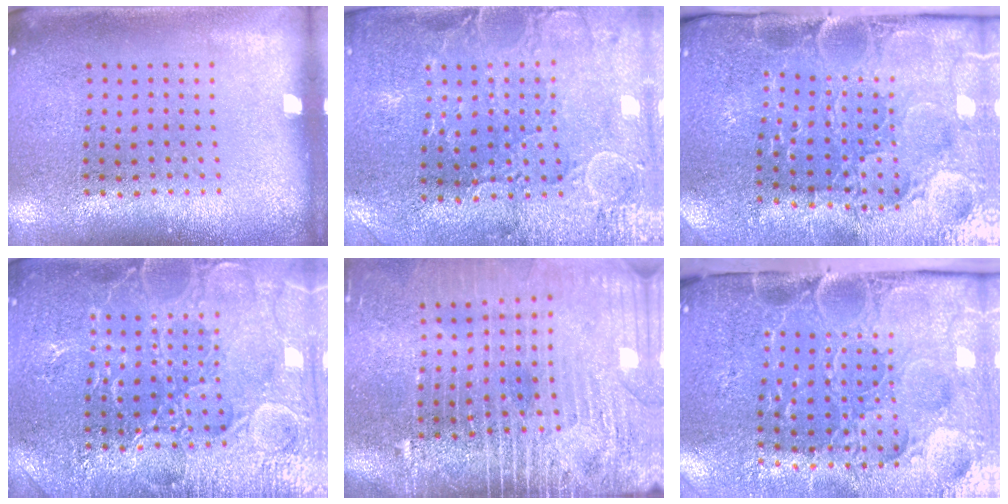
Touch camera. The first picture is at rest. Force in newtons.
{"total": 1.1, "press": 1.0, "slide": 0.4}
{"total": 3.7, "press": 3.7, "slide": 0.7}
{"total": 4.6, "press": 4.5, "slide": 0.7}
{"total": 4.4, "press": 3.8, "slide": 2.2}
{"total": 5.3, "press": 4.4, "slide": 3.0}